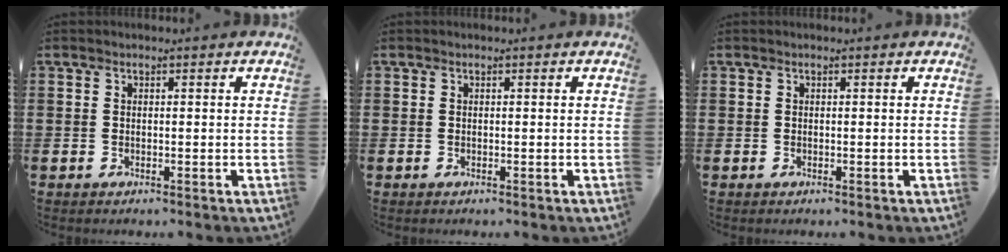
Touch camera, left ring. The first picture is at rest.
{"total": 0.0}
{"total": 0.0}